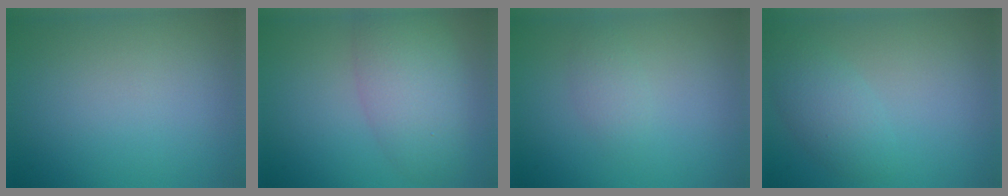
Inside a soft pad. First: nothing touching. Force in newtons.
{"total": 5.8, "press": 5.8, "slide": 0.2}
{"total": 1.4, "press": 1.4, "slide": 0.1}
{"total": 2.8, "press": 2.8, "slide": 0.1}